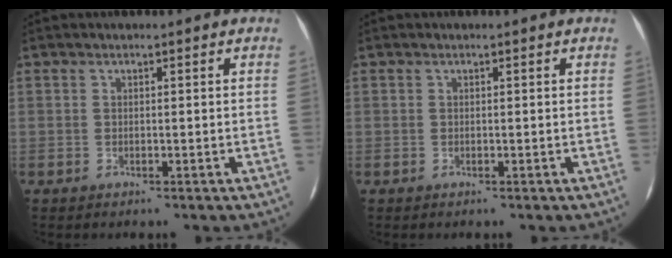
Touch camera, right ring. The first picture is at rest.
{"total": 0.0}